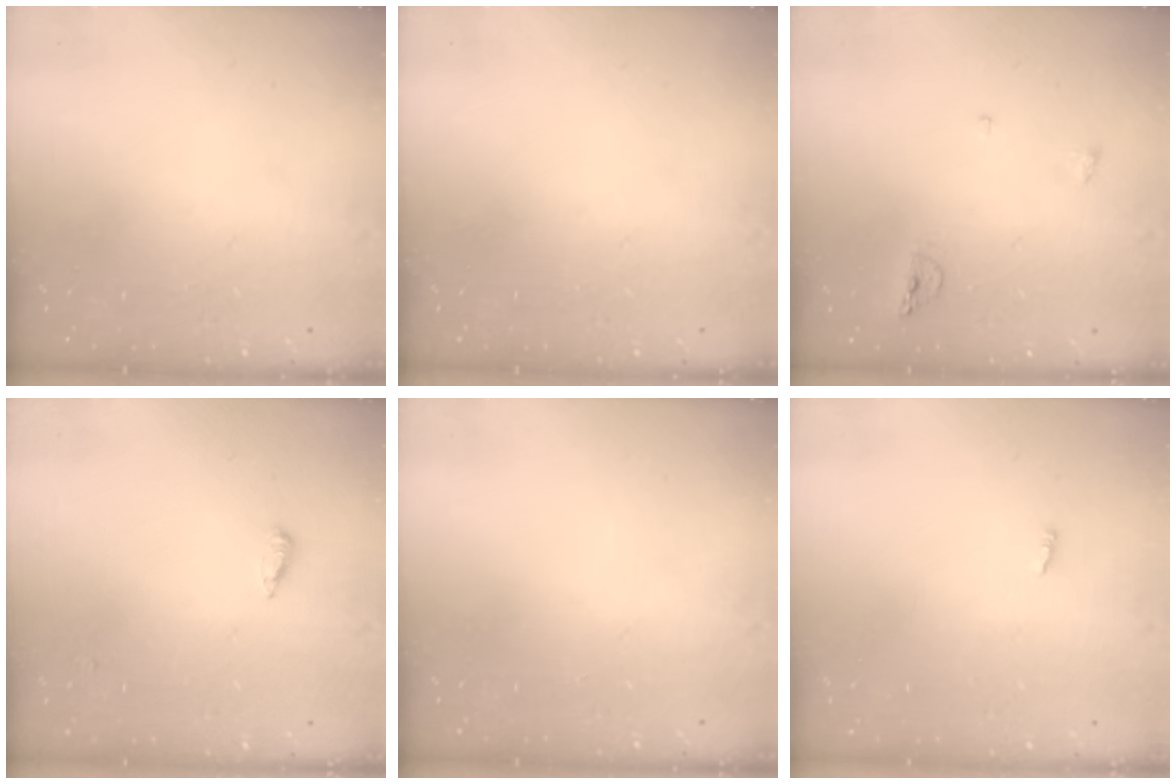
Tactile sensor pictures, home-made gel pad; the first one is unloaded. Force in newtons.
{"total": 0.0}
{"total": 5.7, "press": 5.6, "slide": 1.2}
{"total": 2.2, "press": 2.2, "slide": 0.5}
{"total": 0.0}
{"total": 1.9, "press": 1.9, "slide": 0.2}